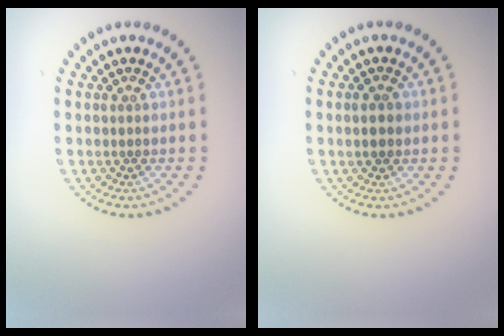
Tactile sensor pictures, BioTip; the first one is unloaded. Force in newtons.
{"total": 1.4, "press": 1.4, "slide": 0.0}